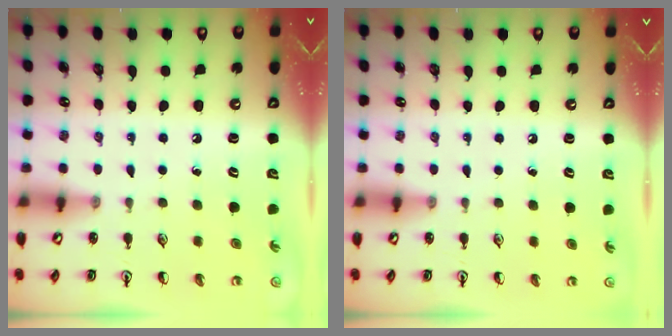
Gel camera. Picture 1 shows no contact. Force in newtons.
{"total": 0.0}